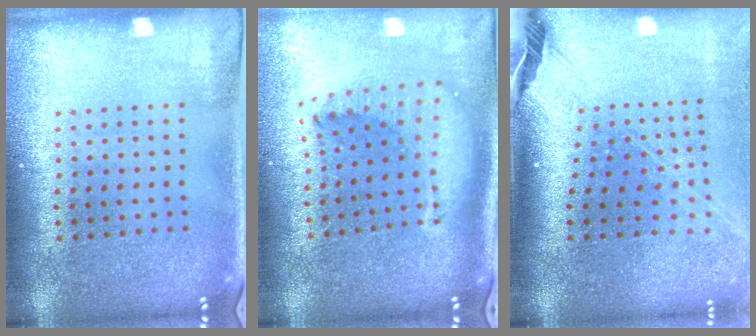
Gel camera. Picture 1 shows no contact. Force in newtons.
{"total": 2.1, "press": 1.7, "slide": 1.3}
{"total": 2.6, "press": 1.9, "slide": 1.8}